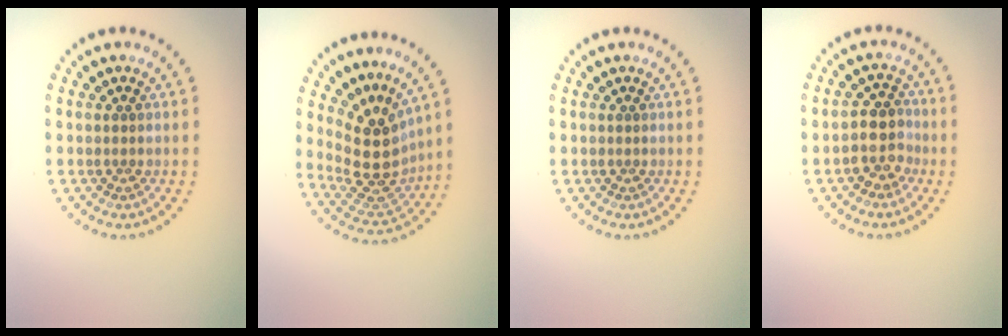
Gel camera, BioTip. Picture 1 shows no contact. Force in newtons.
{"total": 4.5, "press": 3.8, "slide": 2.5}
{"total": 0.0}
{"total": 2.8, "press": 2.5, "slide": 1.3}